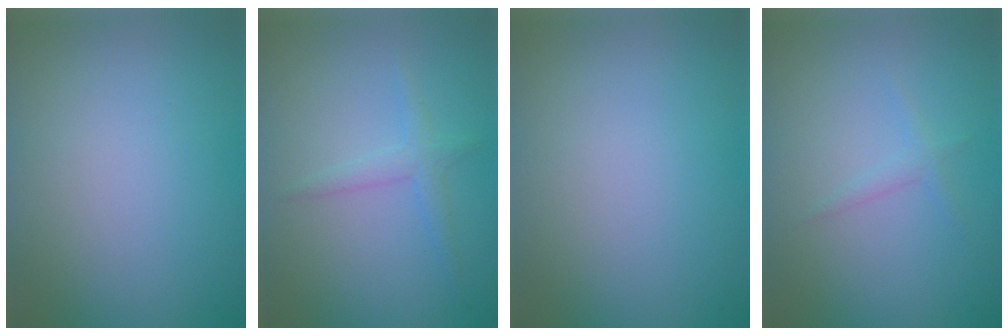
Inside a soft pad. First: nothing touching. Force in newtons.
{"total": 1.6, "press": 1.6, "slide": 0.1}
{"total": 0.0}
{"total": 0.9, "press": 0.9, "slide": 0.1}